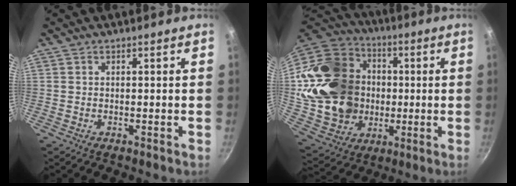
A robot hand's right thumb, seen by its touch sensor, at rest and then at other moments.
{"total": 28.0, "force": [0.6, 23.1, 15.8], "torque": [-0.280, 0.040, 0.034]}